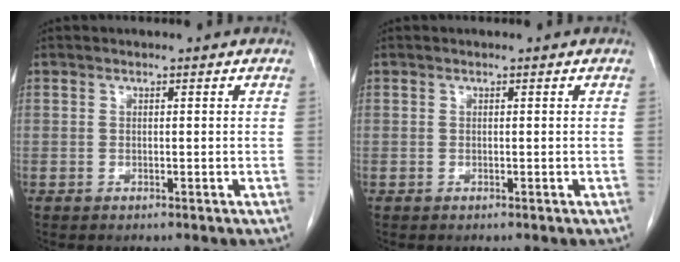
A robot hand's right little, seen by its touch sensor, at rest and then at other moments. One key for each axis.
{"total": 0.0}